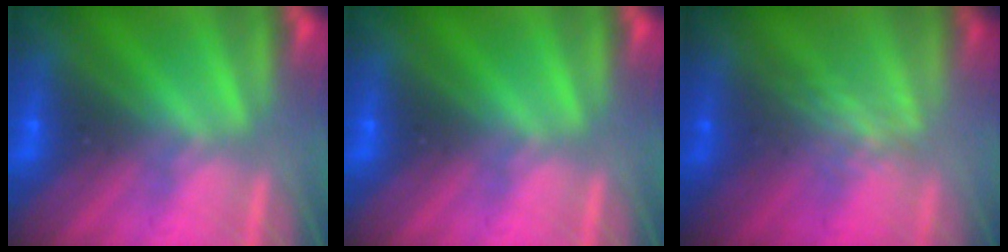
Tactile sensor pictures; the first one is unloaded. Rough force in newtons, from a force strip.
{"total": 0.0}
{"total": 2.4}